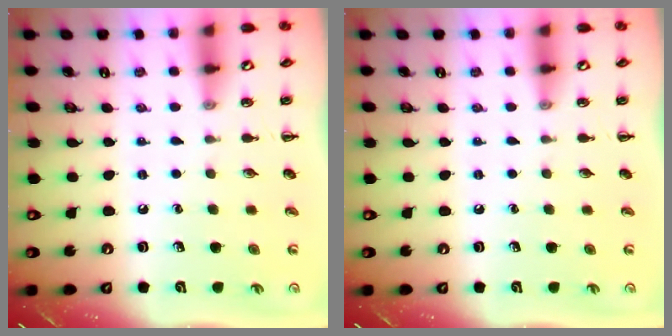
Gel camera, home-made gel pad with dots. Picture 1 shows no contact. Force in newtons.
{"total": 0.0}